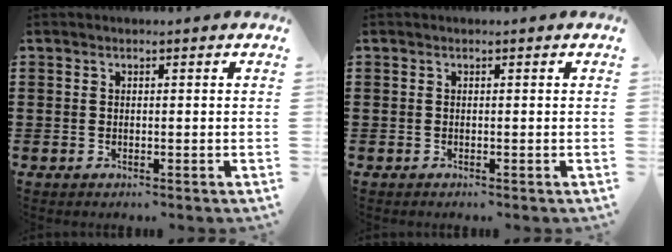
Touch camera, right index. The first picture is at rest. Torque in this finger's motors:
{"motor_torque": [0.40, 0.58, 0.00, 0.01]}